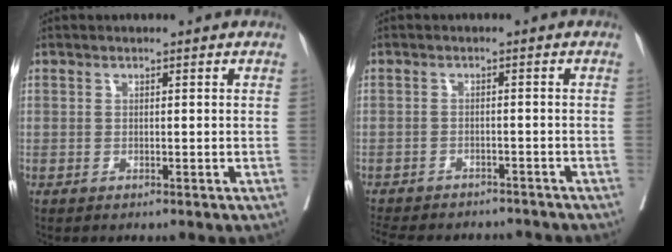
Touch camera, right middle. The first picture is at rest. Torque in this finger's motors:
{"motor_torque": [1.03, -1.10, 0.29, 0.08]}